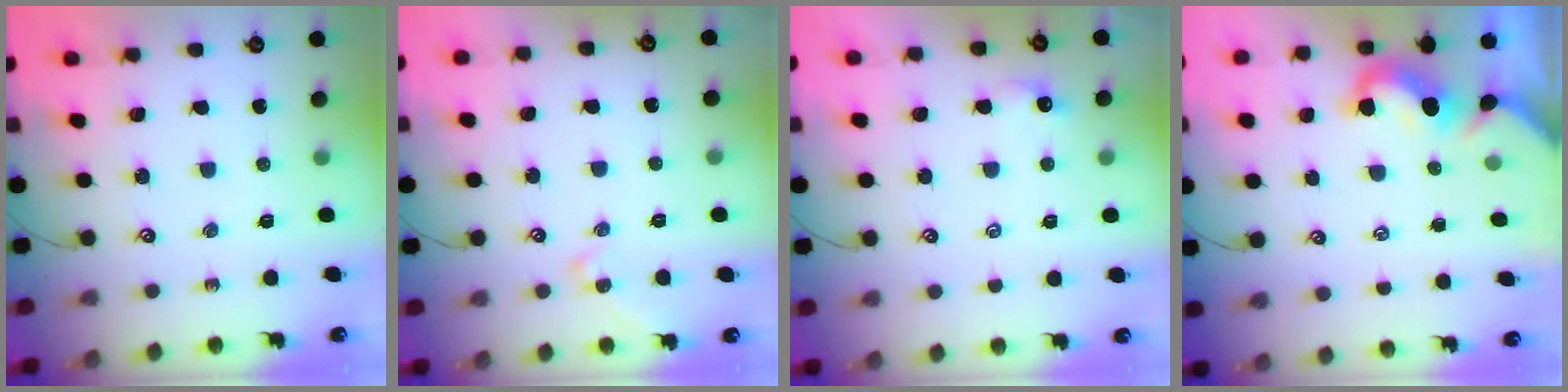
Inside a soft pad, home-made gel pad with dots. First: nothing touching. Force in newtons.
{"total": 2.0, "press": 1.9, "slide": 0.6}
{"total": 0.7, "press": 0.6, "slide": 0.3}
{"total": 0.0}